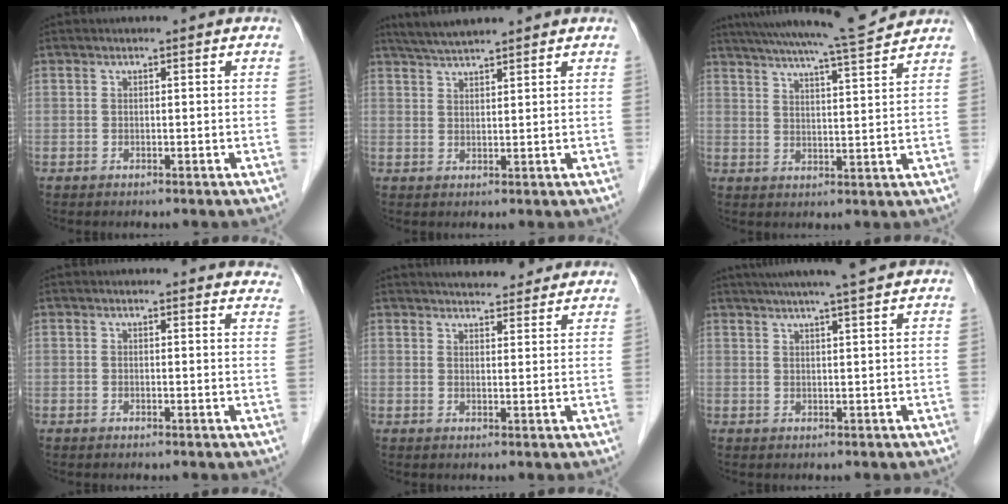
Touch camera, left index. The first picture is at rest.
{"total": 5.1, "force": [4.7, 0.0, 2.1], "torque": [-0.039, 0.027, 0.086]}
{"total": 13.7, "force": [12.5, -0.9, 5.4], "torque": [-0.099, -0.006, 0.179]}
{"total": 6.3, "force": [6.1, 1.4, 0.5], "torque": [0.026, -0.019, 0.030]}
{"total": 10.3, "force": [9.6, 2.2, 3.2], "torque": [-0.035, 0.012, 0.114]}
{"total": 9.5, "force": [8.0, -0.6, 5.1], "torque": [-0.077, 0.021, 0.101]}